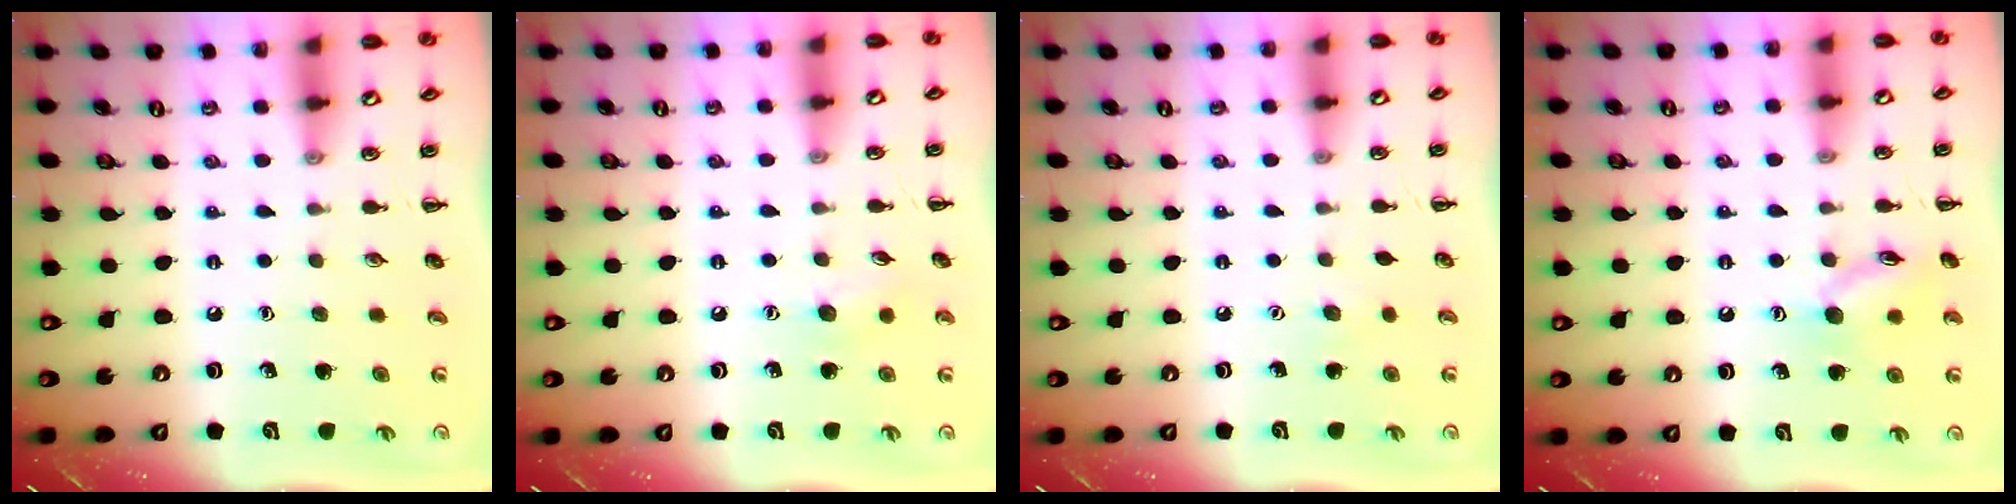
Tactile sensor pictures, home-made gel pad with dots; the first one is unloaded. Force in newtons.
{"total": 6.7, "press": 6.5, "slide": 1.7}
{"total": 3.4, "press": 3.3, "slide": 0.8}
{"total": 10.3, "press": 10.3, "slide": 0.6}